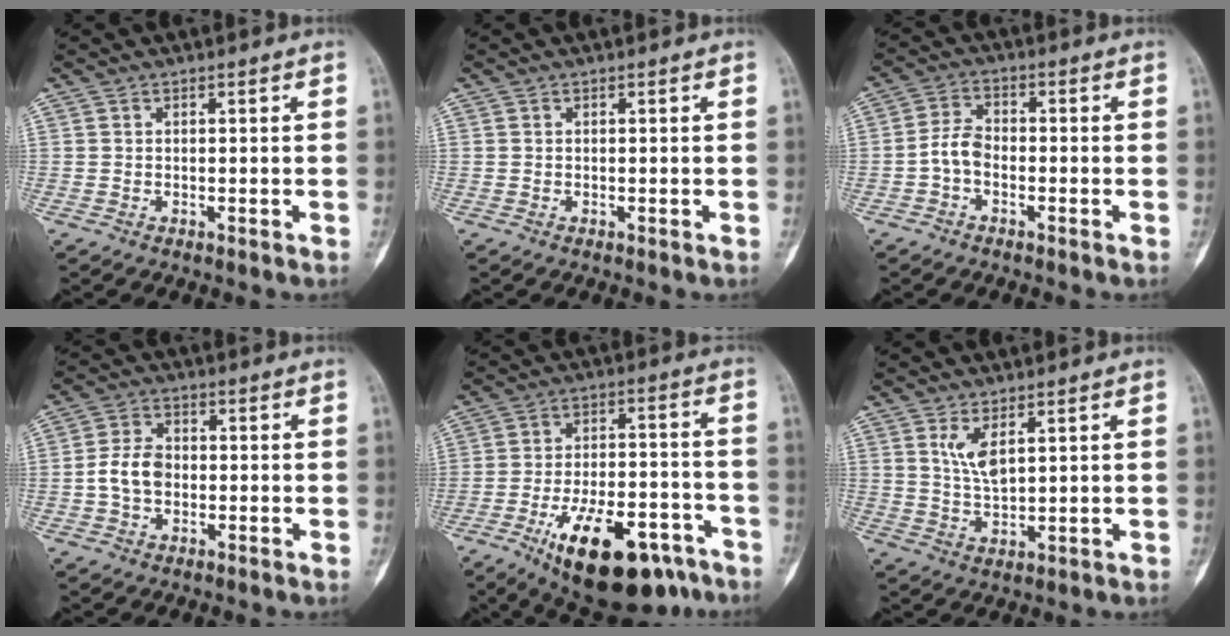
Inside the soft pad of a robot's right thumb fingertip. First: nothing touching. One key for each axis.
{"total": 0.0}
{"total": 3.4, "fx": -1.6, "fy": 2.0, "fz": 2.2, "tx": -0.042, "ty": 0.019, "tz": -0.039}
{"total": 6.2, "fx": -0.9, "fy": 4.6, "fz": 4.2, "tx": -0.071, "ty": 0.018, "tz": -0.023}
{"total": 21.3, "fx": -12.1, "fy": 9.2, "fz": 15.0, "tx": -0.203, "ty": 0.059, "tz": -0.181}
{"total": 4.7, "fx": 2.1, "fy": 1.8, "fz": 3.8, "tx": -0.072, "ty": -0.017, "tz": 0.049}